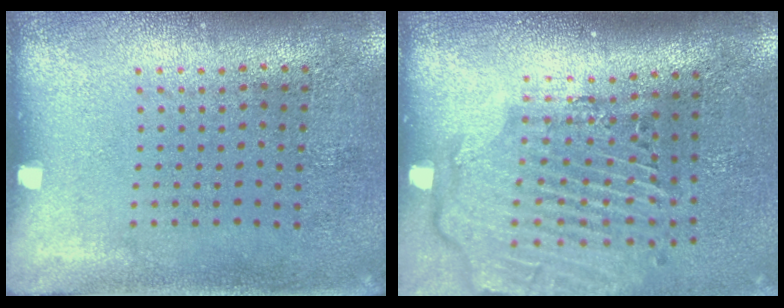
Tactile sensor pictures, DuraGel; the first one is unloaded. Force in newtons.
{"total": 2.8, "press": 2.3, "slide": 1.7}